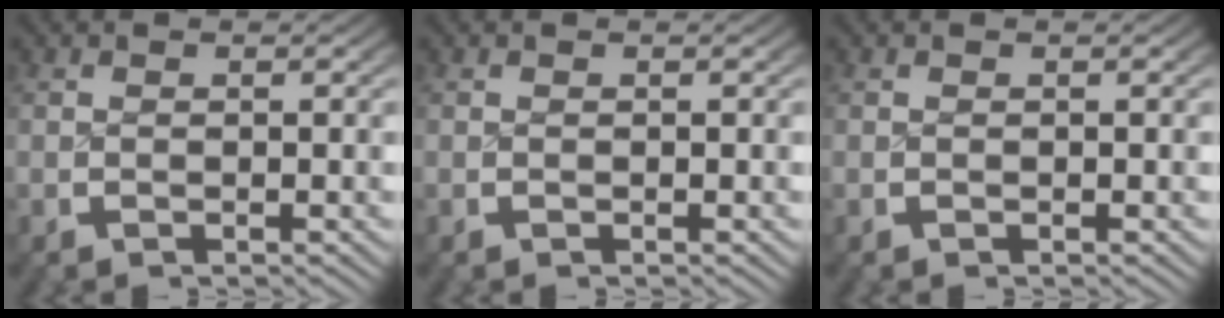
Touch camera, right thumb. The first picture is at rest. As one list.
[{"total": 0.0}, {"total": 0.0}]